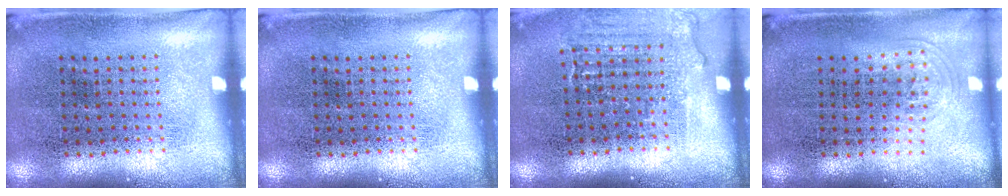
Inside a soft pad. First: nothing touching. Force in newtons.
{"total": 0.0}
{"total": 1.1, "press": 1.1, "slide": 0.3}
{"total": 1.0, "press": 0.7, "slide": 0.7}